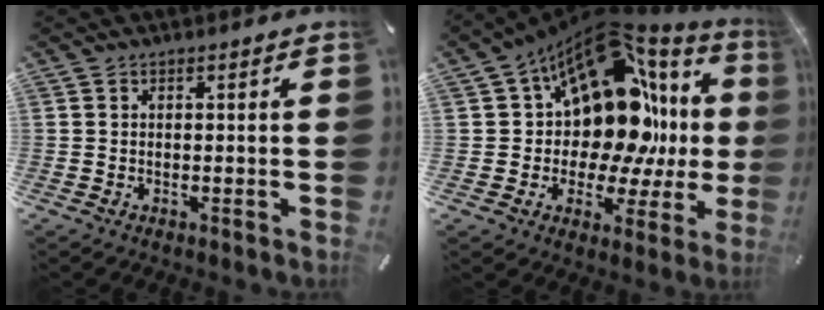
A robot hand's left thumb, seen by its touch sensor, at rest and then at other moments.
{"total": 18.4, "force": [6.8, 11.6, 12.5], "torque": [-0.186, -0.087, 0.116]}